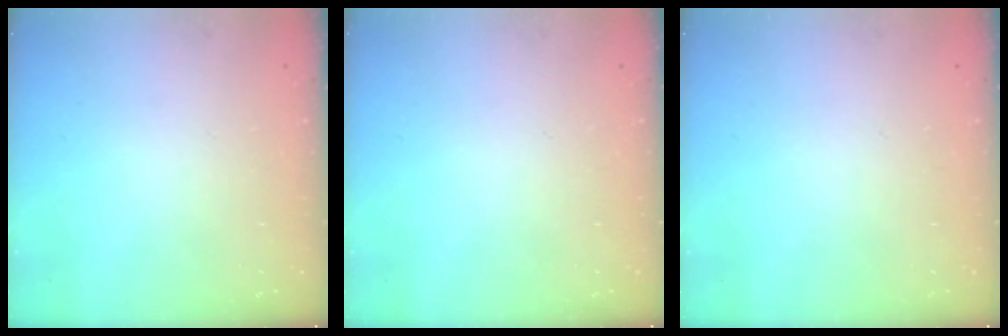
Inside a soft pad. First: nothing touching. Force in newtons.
{"total": 0.0}
{"total": 0.0}